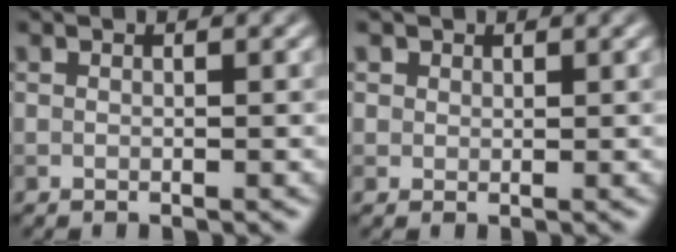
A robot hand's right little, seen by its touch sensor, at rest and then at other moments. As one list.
[{"total": 1.8, "force": [1.0, 1.4, 0.5], "torque": [-0.008, -0.004, 0.020]}]